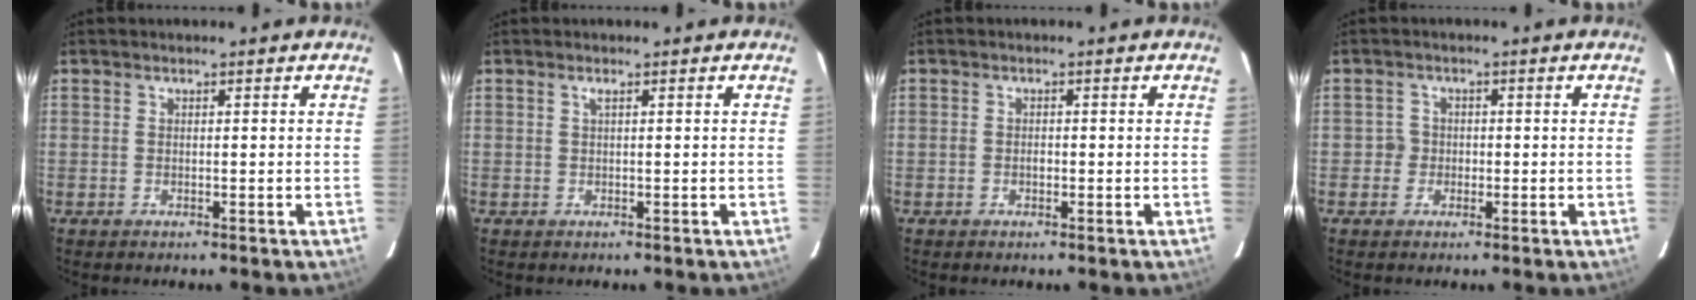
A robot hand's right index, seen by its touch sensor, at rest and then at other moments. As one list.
[{"total": 0.6, "force": [0.2, -0.2, 0.5], "torque": [-0.011, 0.001, 0.003]}, {"total": 0.9, "force": [-0.4, 0.7, 0.5], "torque": [-0.008, 0.002, -0.007]}, {"total": 2.3, "force": [-0.7, 2.1, -0.1], "torque": [0.005, 0.011, -0.013]}]